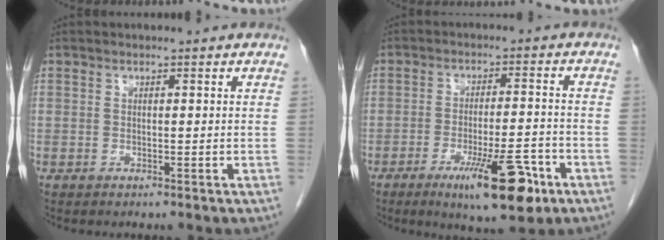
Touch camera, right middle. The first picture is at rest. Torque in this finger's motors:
{"motor_torque": [1.20, -0.94, 0.53, 0.09]}